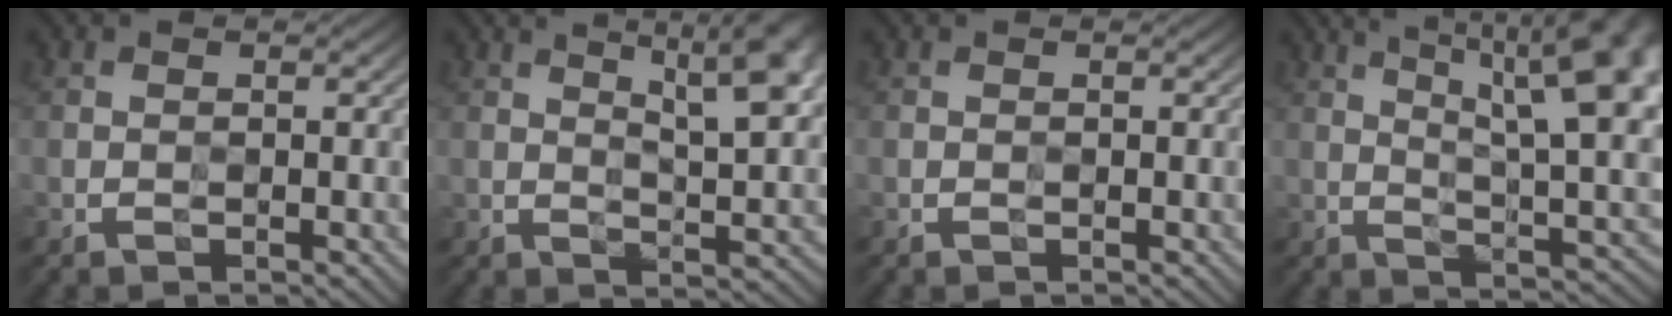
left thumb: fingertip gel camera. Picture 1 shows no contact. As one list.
[{"total": 7.2, "force": [4.2, 1.8, 5.6], "torque": [-0.071, 0.009, 0.065]}, {"total": 0.0}, {"total": 14.9, "force": [6.5, 4.8, 12.5], "torque": [-0.154, 0.033, 0.094]}]